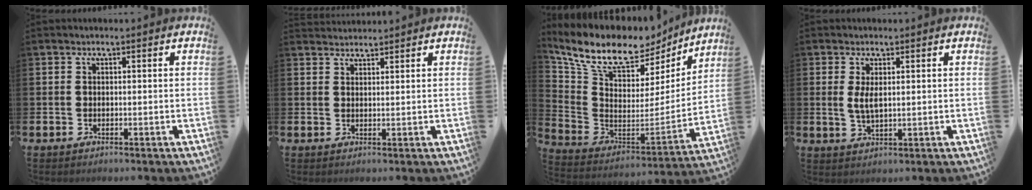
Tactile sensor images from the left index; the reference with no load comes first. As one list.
[{"total": 2.2, "force": [2.1, 0.5, -0.1], "torque": [0.000, -0.007, 0.039]}, {"total": 11.0, "force": [9.1, 4.7, 4.2], "torque": [-0.126, -0.055, 0.161]}, {"total": 2.7, "force": [1.1, 1.0, 2.3], "torque": [-0.035, -0.001, 0.017]}]